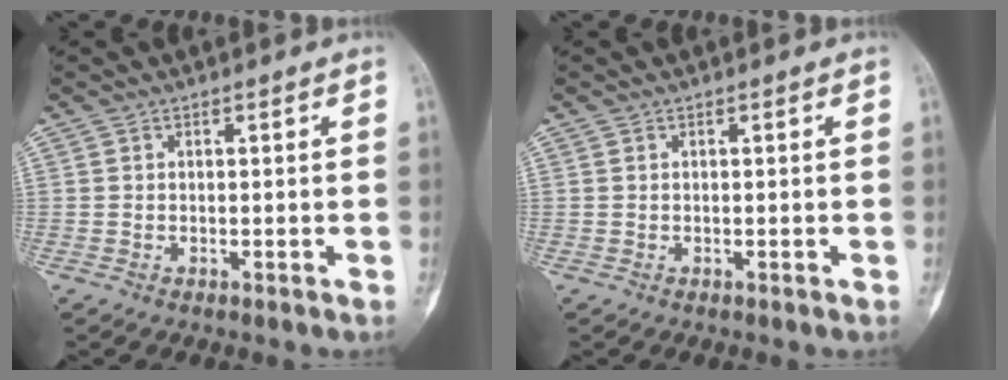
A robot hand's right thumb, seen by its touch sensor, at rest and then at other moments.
{"total": 0.0}